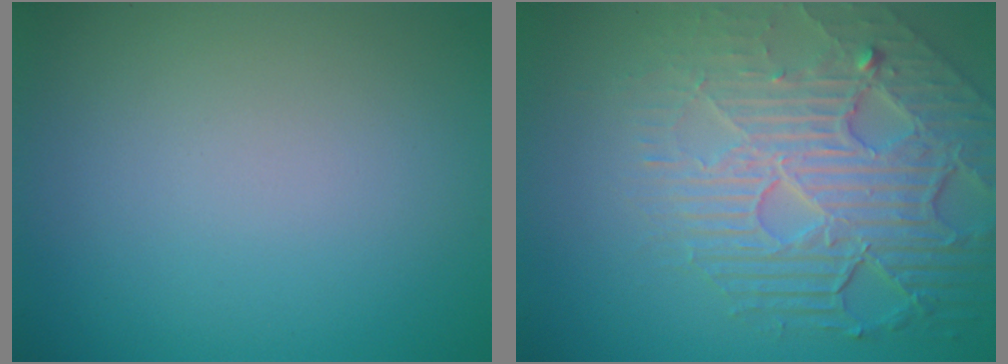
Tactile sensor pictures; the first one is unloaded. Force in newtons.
{"total": 8.2, "press": 5.7, "slide": 5.9}